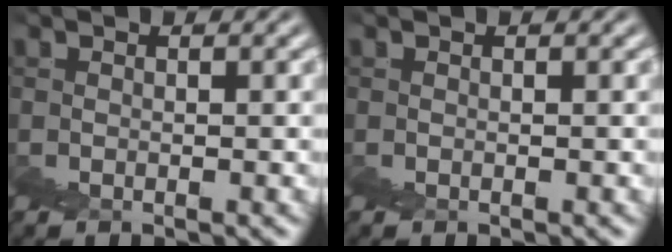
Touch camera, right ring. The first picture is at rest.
{"total": 0.0}